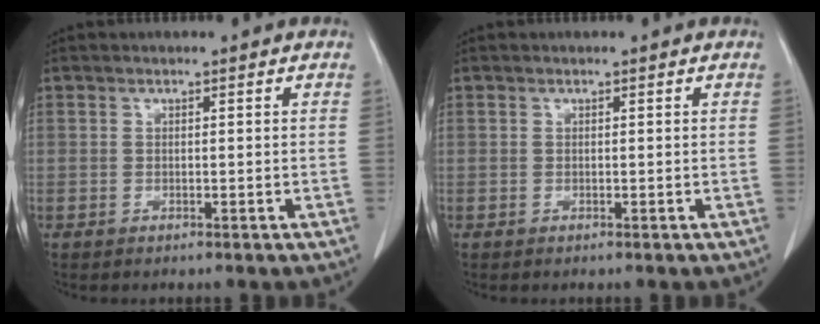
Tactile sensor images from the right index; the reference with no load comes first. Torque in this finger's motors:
{"motor_torque": [-0.24, 0.12, -0.04, -0.01]}